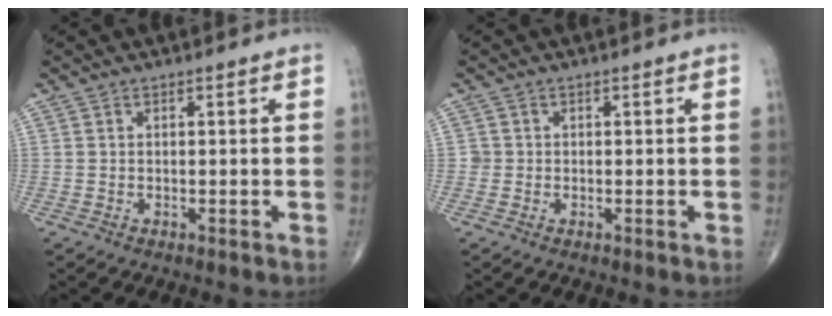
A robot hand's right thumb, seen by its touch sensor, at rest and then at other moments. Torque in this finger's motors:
{"motor_torque": [0.14, 0.03, 0.25, 0.18, -0.09]}